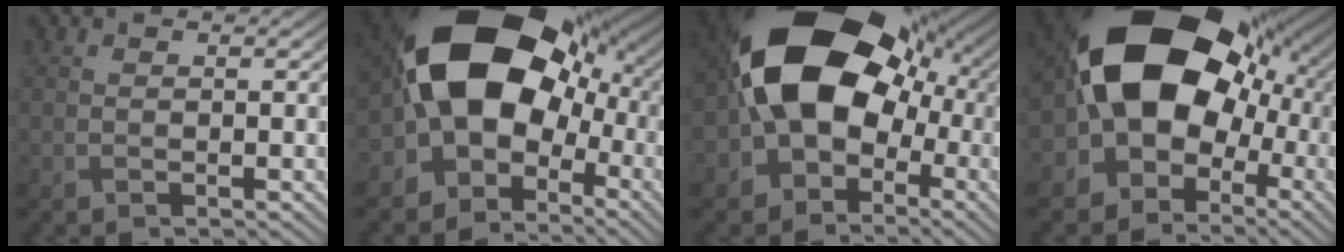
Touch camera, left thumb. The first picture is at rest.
{"total": 18.7, "force": [-0.1, 13.8, 12.6], "torque": [-0.206, -0.017, 0.002]}
{"total": 18.6, "force": [0.1, 13.9, 12.2], "torque": [-0.208, -0.020, 0.005]}
{"total": 20.2, "force": [1.0, 15.5, 13.0], "torque": [-0.213, -0.019, 0.025]}